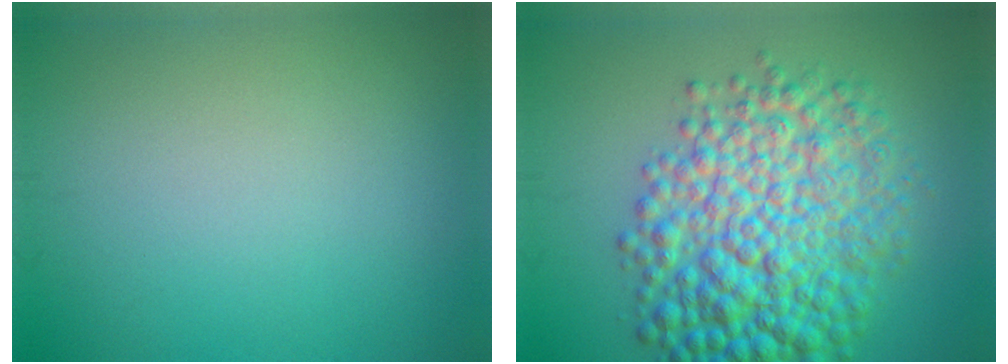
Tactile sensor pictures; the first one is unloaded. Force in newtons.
{"total": 10.5, "press": 10.5, "slide": 0.1}